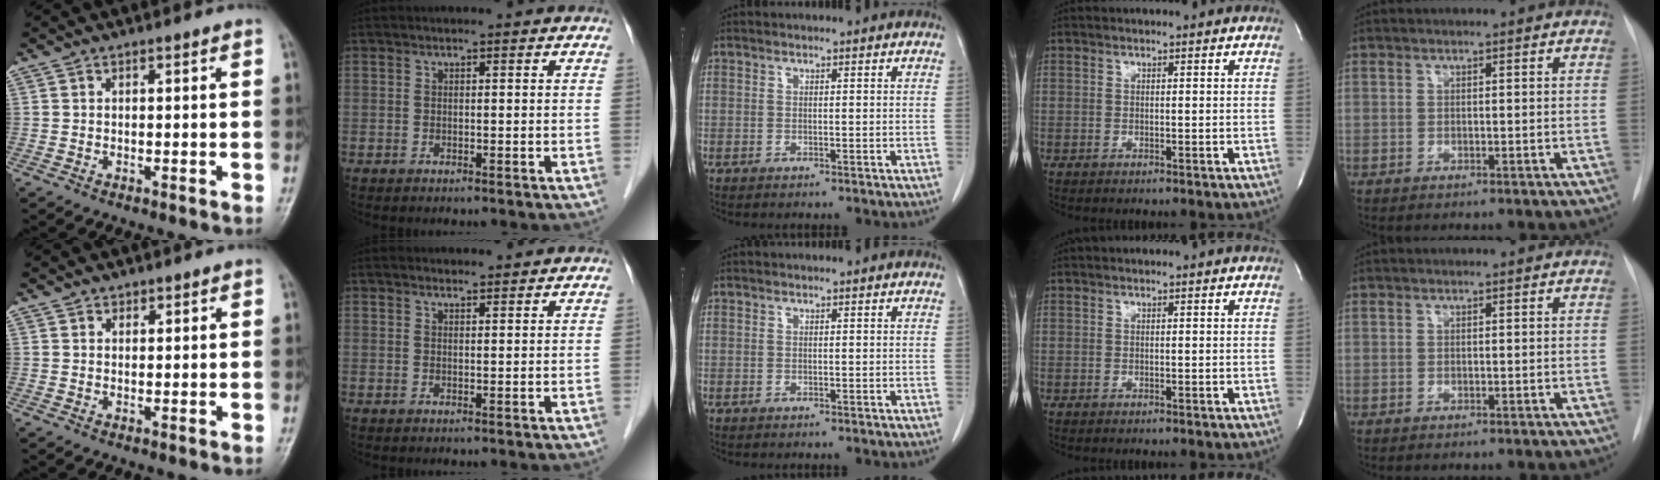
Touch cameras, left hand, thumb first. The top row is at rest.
{"thumb": {"total": 1.0, "force": [0.8, 0.6, 0.0], "torque": [0.015, -0.004, 0.008]}, "index": {"total": 2.1, "force": [2.1, 0.2, 0.2], "torque": [-0.010, 0.010, 0.032]}}